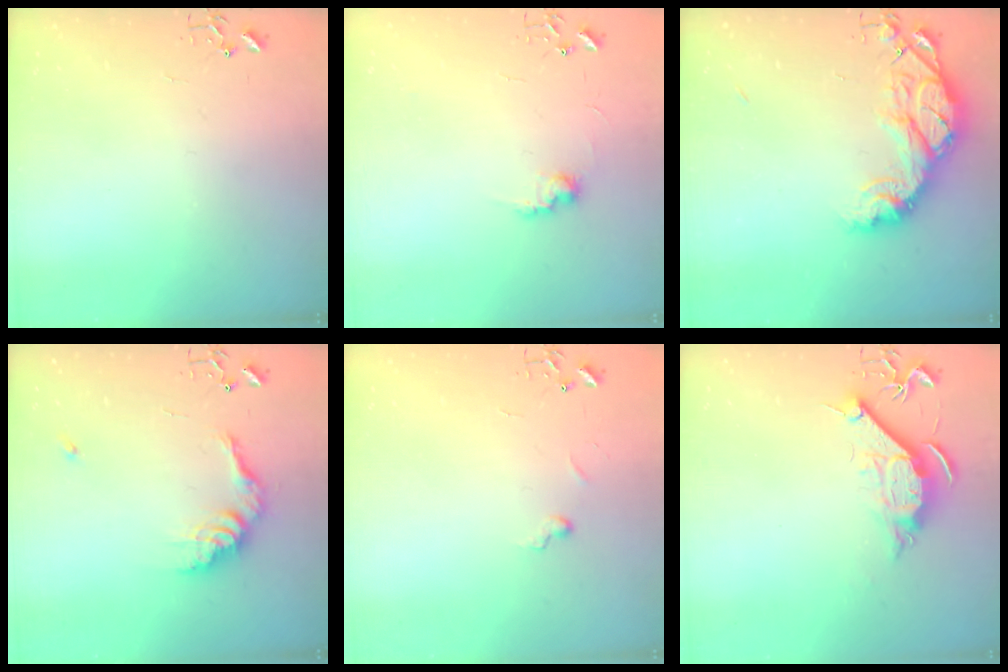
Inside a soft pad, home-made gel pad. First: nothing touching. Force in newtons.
{"total": 7.5, "press": 7.4, "slide": 0.3}
{"total": 15.7, "press": 15.7, "slide": 1.4}
{"total": 13.3, "press": 13.2, "slide": 1.1}
{"total": 4.3, "press": 4.3, "slide": 0.6}
{"total": 10.1, "press": 10.0, "slide": 0.8}